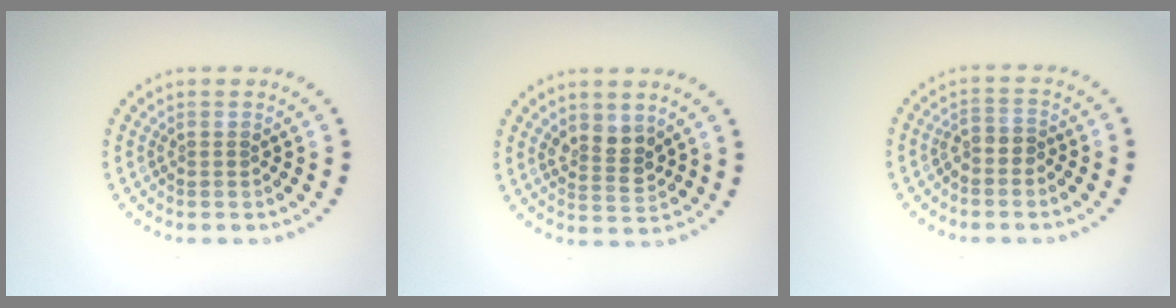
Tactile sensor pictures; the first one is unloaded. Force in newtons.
{"total": 2.6, "press": 2.4, "slide": 1.0}
{"total": 1.3, "press": 1.0, "slide": 0.8}